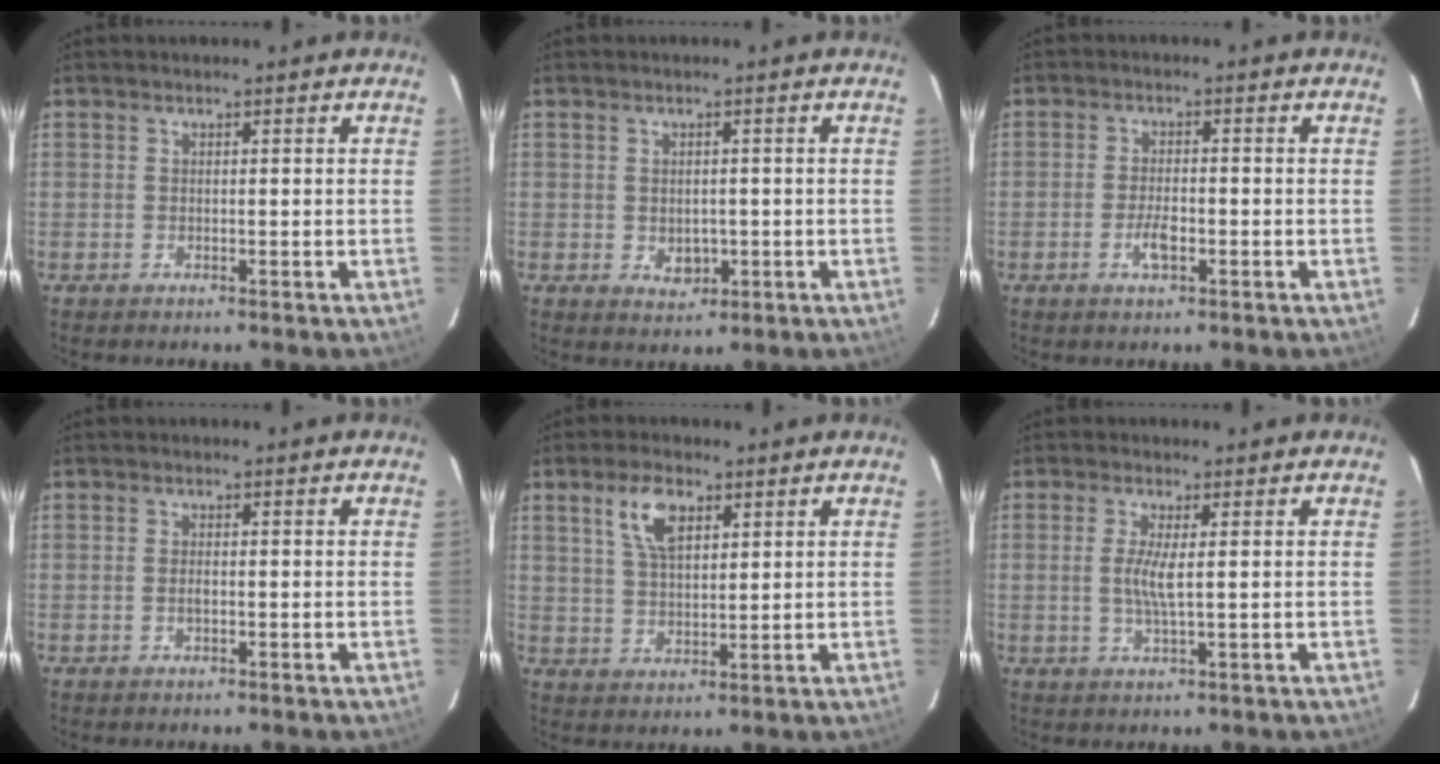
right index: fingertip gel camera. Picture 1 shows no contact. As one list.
[{"total": 3.7, "force": [-0.5, 3.0, 2.2], "torque": [-0.037, -0.003, 0.000]}, {"total": 3.9, "force": [-1.5, 1.5, 3.2], "torque": [-0.066, -0.002, -0.026]}, {"total": 1.5, "force": [-0.3, 0.7, 1.3], "torque": [-0.027, 0.000, -0.005]}, {"total": 7.2, "force": [3.6, 3.4, 5.3], "torque": [-0.100, 0.012, 0.071]}, {"total": 4.1, "force": [0.3, 0.5, 4.1], "torque": [-0.084, -0.005, 0.002]}]